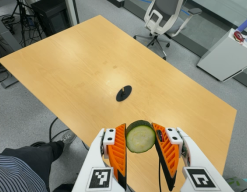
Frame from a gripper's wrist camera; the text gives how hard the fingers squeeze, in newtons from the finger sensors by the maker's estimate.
{"total": 9.3, "left": 8.7, "right": 9.9}